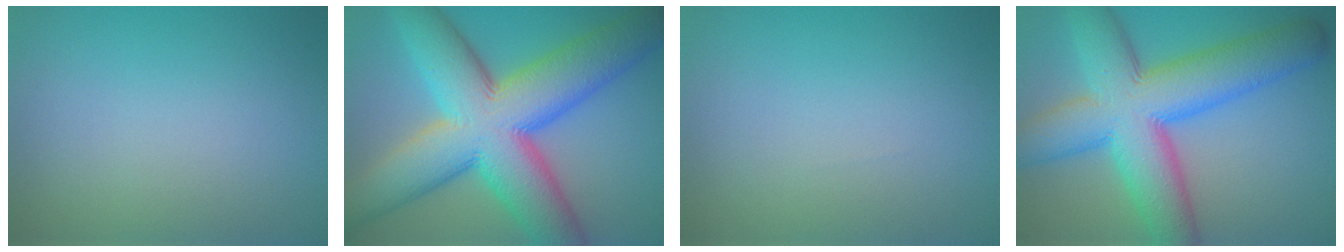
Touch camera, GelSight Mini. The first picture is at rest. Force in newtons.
{"total": 15.4, "press": 15.4, "slide": 0.6}
{"total": 0.0}
{"total": 12.0, "press": 12.0, "slide": 0.2}